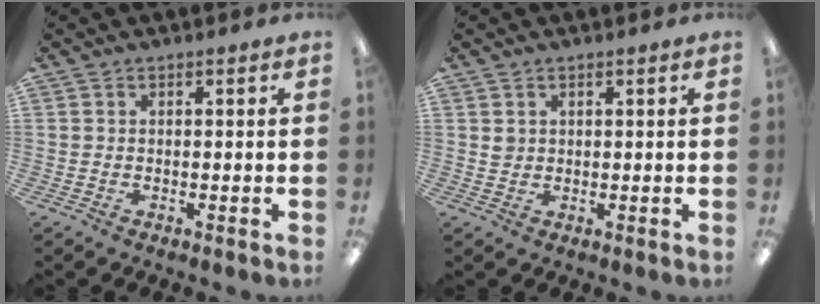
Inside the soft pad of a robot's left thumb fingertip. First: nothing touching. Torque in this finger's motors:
{"motor_torque": [0.19, 0.27, 0.21, -0.04, -0.01]}